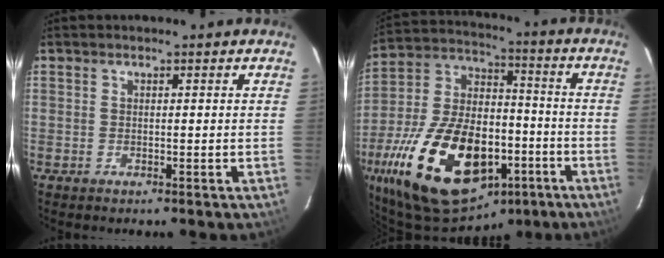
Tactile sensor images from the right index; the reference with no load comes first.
{"total": 27.8, "force": [-13.0, 15.1, 19.3], "torque": [-0.386, 0.001, -0.195]}